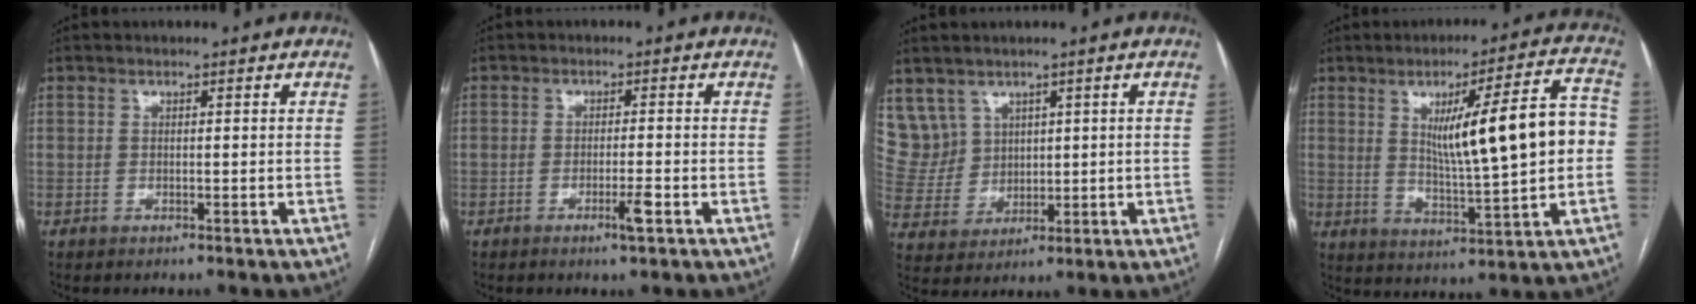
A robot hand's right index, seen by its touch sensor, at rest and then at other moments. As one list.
[{"total": 2.7, "force": [-1.4, 0.1, 2.3], "torque": [-0.037, -0.003, -0.023]}, {"total": 7.4, "force": [4.2, 6.1, 0.4], "torque": [-0.018, 0.027, 0.104]}, {"total": 15.6, "force": [1.6, 1.6, 15.5], "torque": [-0.229, 0.021, 0.032]}]